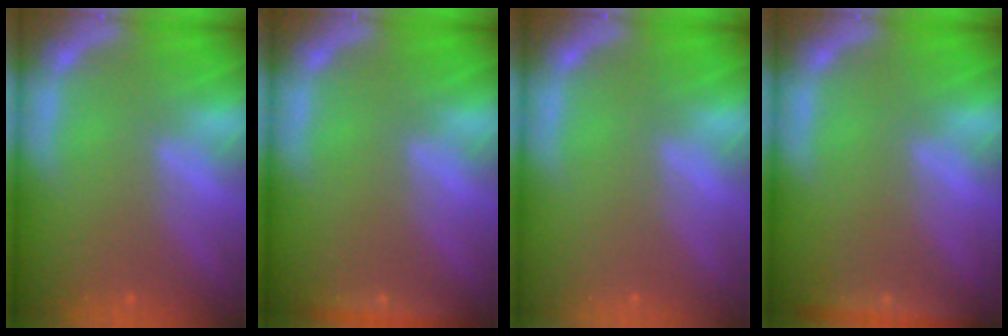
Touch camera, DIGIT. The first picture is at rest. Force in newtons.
{"total": 1.9}
{"total": 0.0}
{"total": 2.4}